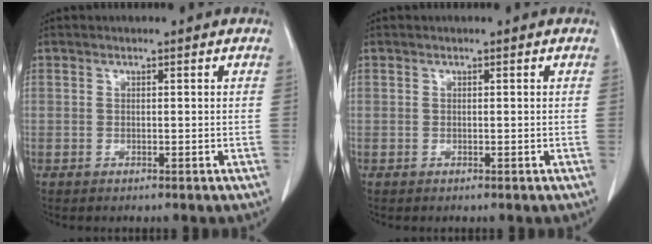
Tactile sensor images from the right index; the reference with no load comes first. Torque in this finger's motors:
{"motor_torque": [0.00, 0.00, 0.00, -0.01]}